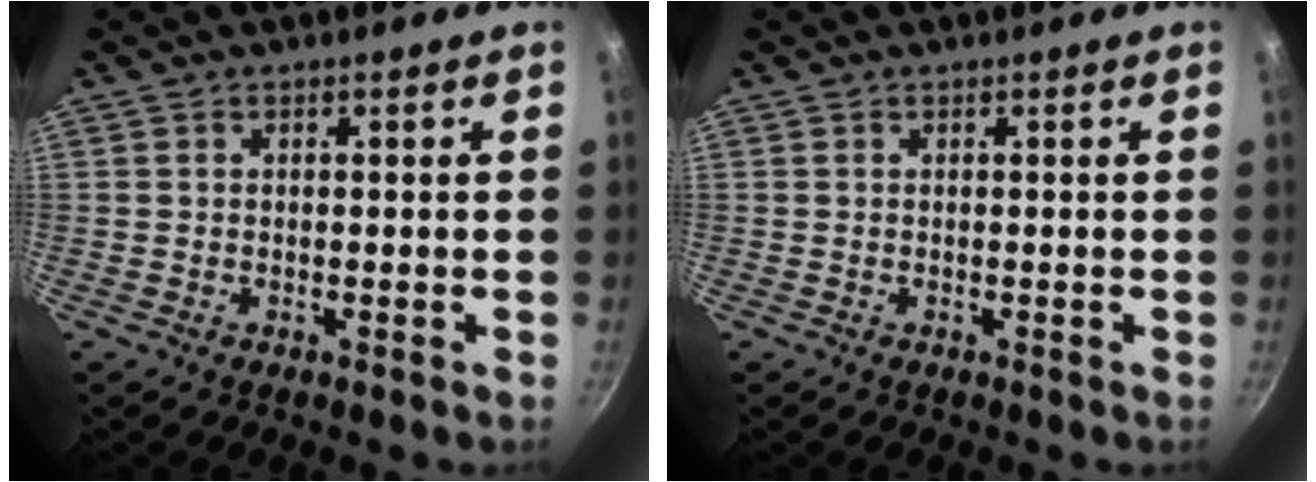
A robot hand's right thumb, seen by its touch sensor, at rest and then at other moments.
{"total": 0.0}